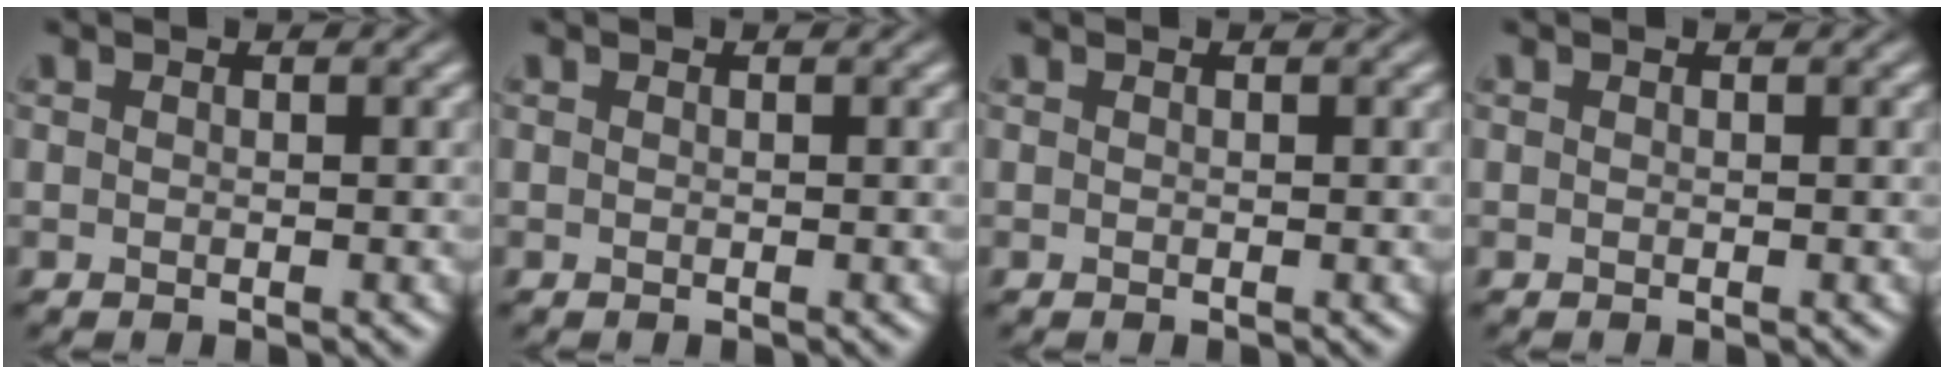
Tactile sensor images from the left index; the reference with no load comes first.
{"total": 0.0}
{"total": 0.0}
{"total": 0.0}